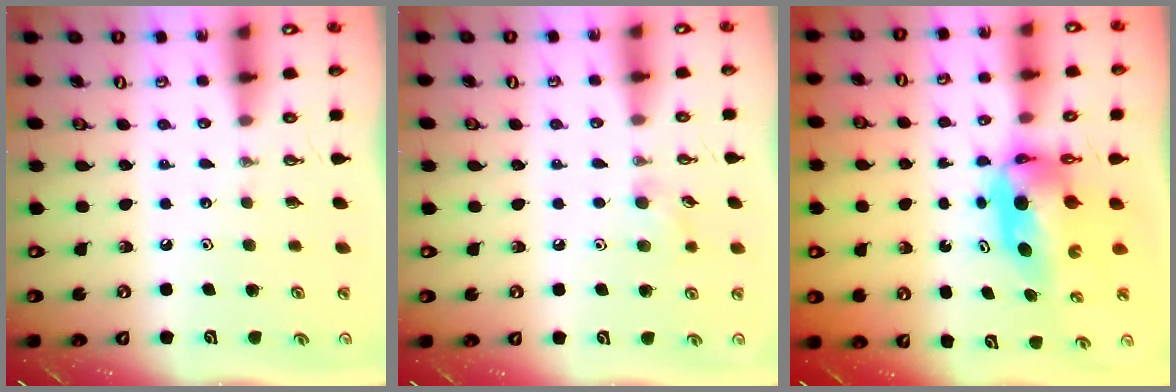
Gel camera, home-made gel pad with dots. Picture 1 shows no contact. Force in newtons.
{"total": 6.8, "press": 6.6, "slide": 1.5}
{"total": 6.4, "press": 6.4, "slide": 0.5}